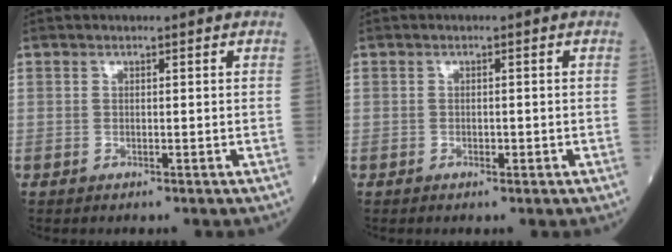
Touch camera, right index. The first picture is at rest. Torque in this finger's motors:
{"motor_torque": [-0.24, 0.13, -0.06, -0.01]}